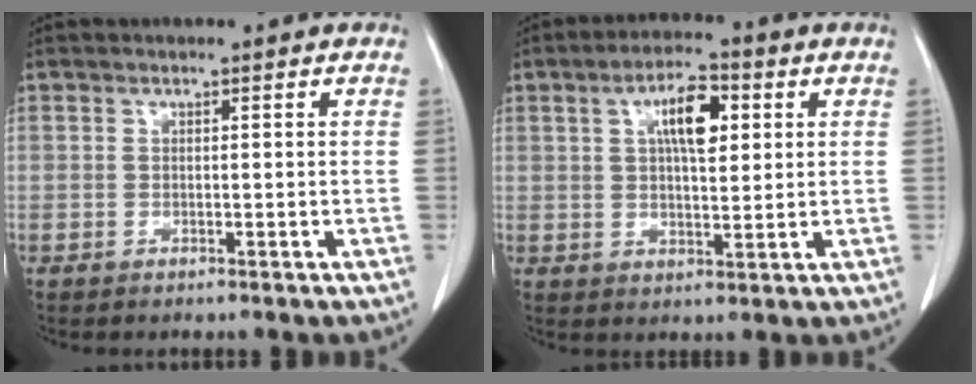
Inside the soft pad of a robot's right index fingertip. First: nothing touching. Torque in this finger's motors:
{"motor_torque": [0.91, 0.44, 0.21, 0.06]}